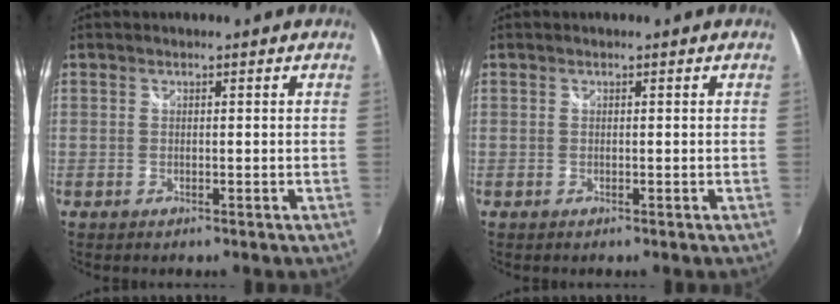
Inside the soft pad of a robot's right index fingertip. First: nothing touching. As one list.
[{"total": 0.0}]